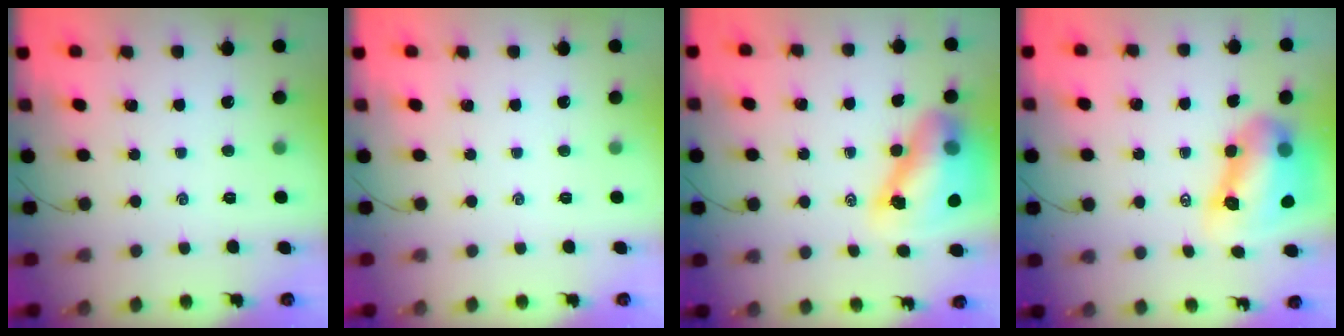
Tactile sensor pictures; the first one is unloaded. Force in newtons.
{"total": 0.0}
{"total": 14.6, "press": 14.0, "slide": 4.0}
{"total": 11.9, "press": 11.4, "slide": 3.4}